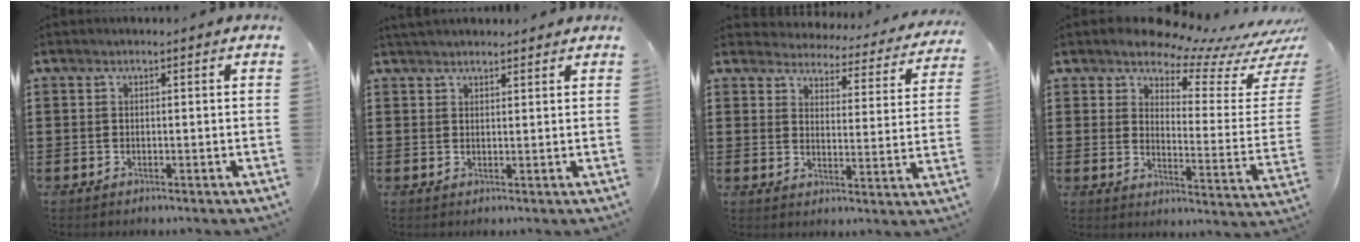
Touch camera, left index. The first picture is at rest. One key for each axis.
{"total": 2.1, "fx": 2.0, "fy": 0.5, "fz": 0.4, "tx": -0.011, "ty": 0.002, "tz": 0.040}
{"total": 3.6, "fx": 3.6, "fy": 0.2, "fz": 0.0, "tx": -0.016, "ty": -0.037, "tz": 0.055}
{"total": 7.7, "fx": 6.9, "fy": 1.7, "fz": 2.8, "tx": -0.066, "ty": -0.055, "tz": 0.119}